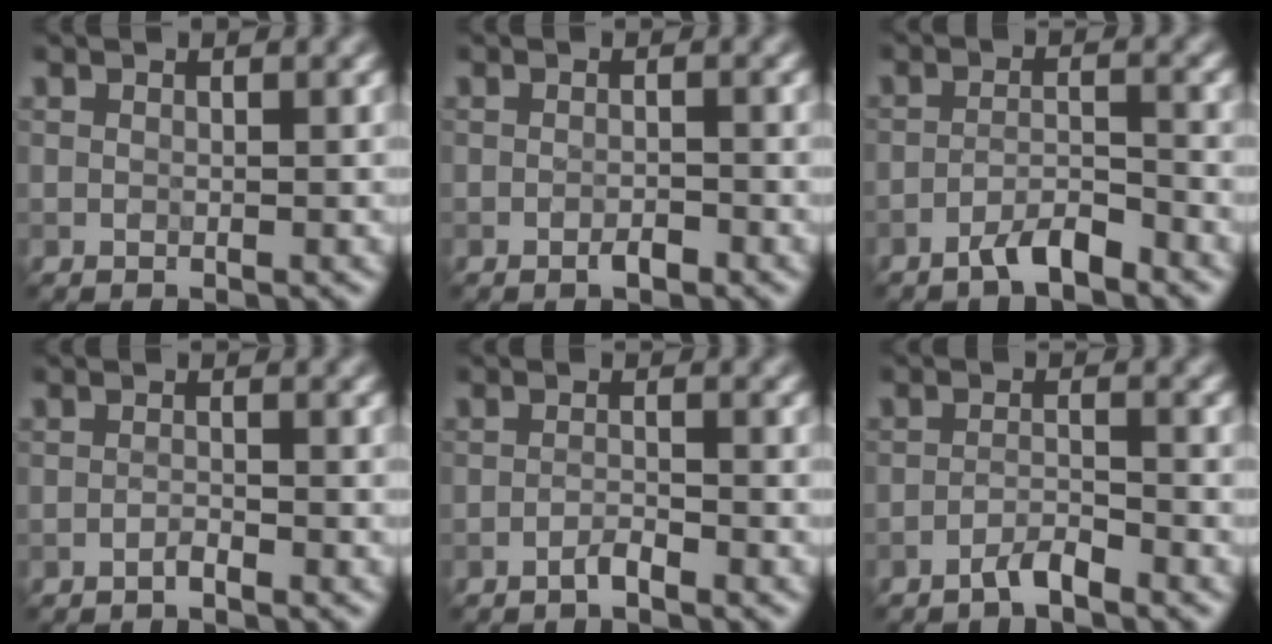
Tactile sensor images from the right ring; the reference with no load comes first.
{"total": 1.1, "force": [-0.7, 0.3, 0.7], "torque": [-0.013, 0.000, -0.012]}
{"total": 2.8, "force": [-2.2, 0.5, 1.6], "torque": [-0.027, 0.009, -0.045]}
{"total": 0.8, "force": [-0.7, 0.1, 0.4], "torque": [-0.008, 0.003, -0.014]}
{"total": 1.2, "force": [-0.9, 0.1, 0.7], "torque": [-0.013, 0.004, -0.021]}
{"total": 1.8, "force": [-1.5, 0.2, 1.0], "torque": [-0.017, 0.007, -0.033]}